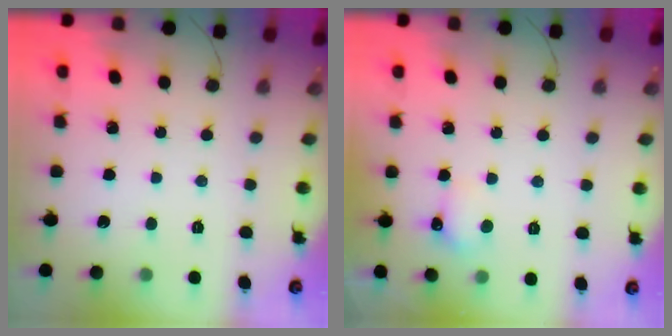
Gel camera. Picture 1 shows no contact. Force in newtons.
{"total": 4.2, "press": 4.0, "slide": 1.1}